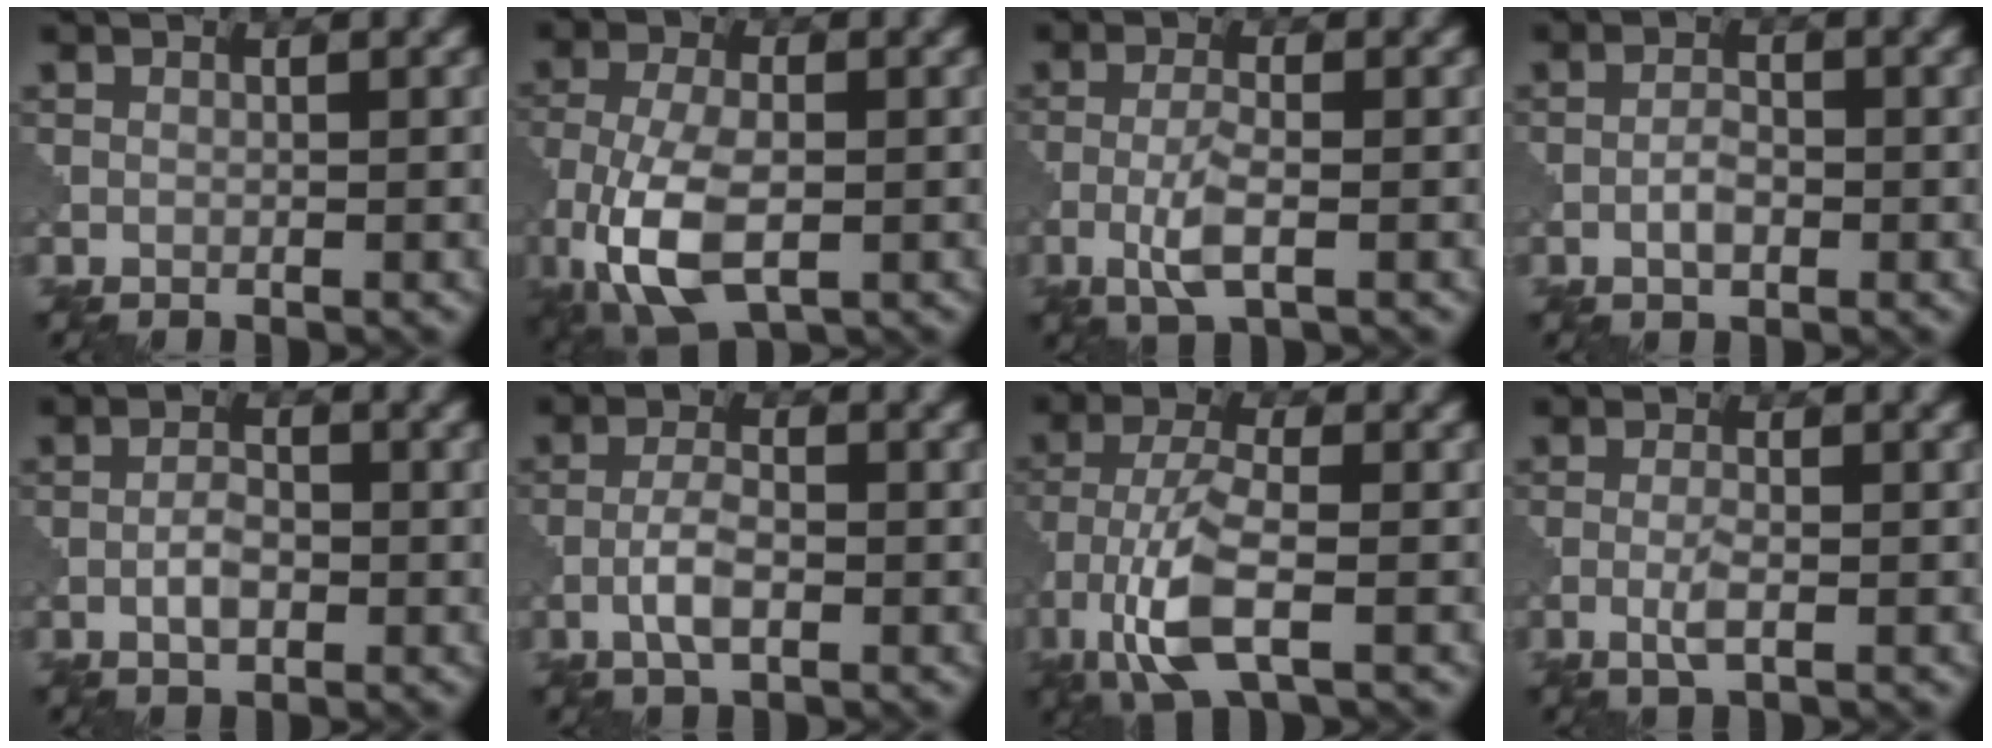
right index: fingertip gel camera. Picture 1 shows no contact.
{"total": 9.1, "force": [-3.6, 4.5, 7.1], "torque": [-0.158, -0.012, -0.070]}
{"total": 3.3, "force": [-1.1, 0.8, 3.0], "torque": [-0.065, 0.000, -0.027]}
{"total": 2.0, "force": [-0.7, 0.9, 1.6], "torque": [-0.028, 0.003, -0.018]}
{"total": 2.4, "force": [-0.8, 1.1, 2.0], "torque": [-0.034, 0.003, -0.019]}
{"total": 3.0, "force": [-1.1, 1.1, 2.6], "torque": [-0.056, 0.003, -0.027]}
{"total": 7.2, "force": [-3.1, 2.4, 6.1], "torque": [-0.132, 0.001, -0.070]}
{"total": 2.0, "force": [-0.6, 0.4, 1.8], "torque": [-0.038, 0.000, -0.016]}